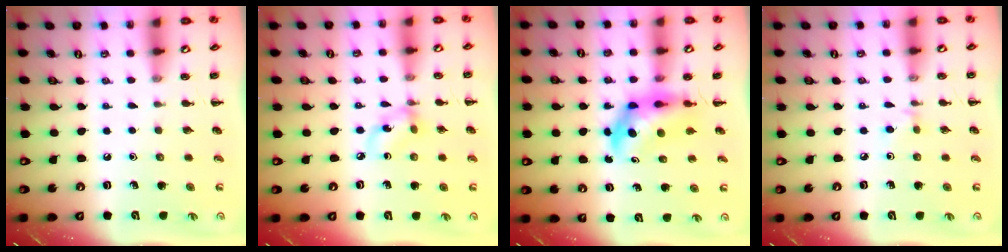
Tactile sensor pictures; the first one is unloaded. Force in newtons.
{"total": 6.1, "press": 6.0, "slide": 0.8}
{"total": 5.7, "press": 5.5, "slide": 1.4}
{"total": 2.6, "press": 2.4, "slide": 1.0}